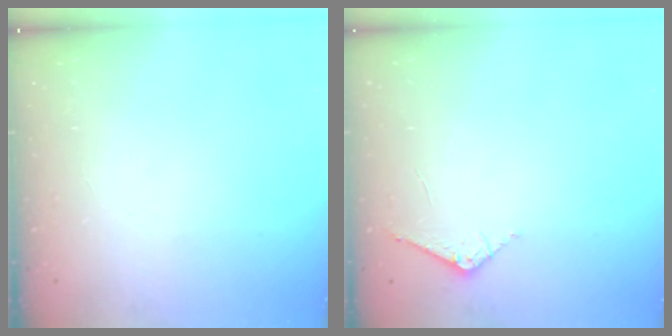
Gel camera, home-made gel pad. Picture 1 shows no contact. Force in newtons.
{"total": 6.1, "press": 6.1, "slide": 0.5}